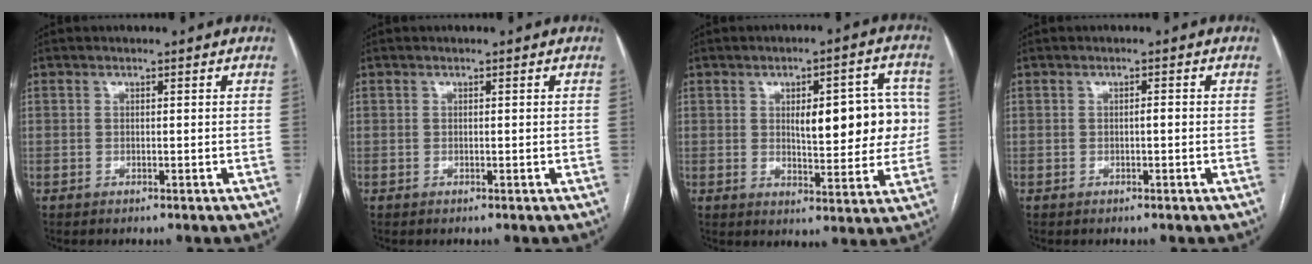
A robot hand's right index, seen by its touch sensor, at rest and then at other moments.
{"total": 0.0}
{"total": 11.9, "force": [1.6, 4.3, 11.0], "torque": [-0.137, 0.023, 0.029]}
{"total": 0.8, "force": [-0.2, 0.1, 0.7], "torque": [-0.011, 0.002, -0.003]}